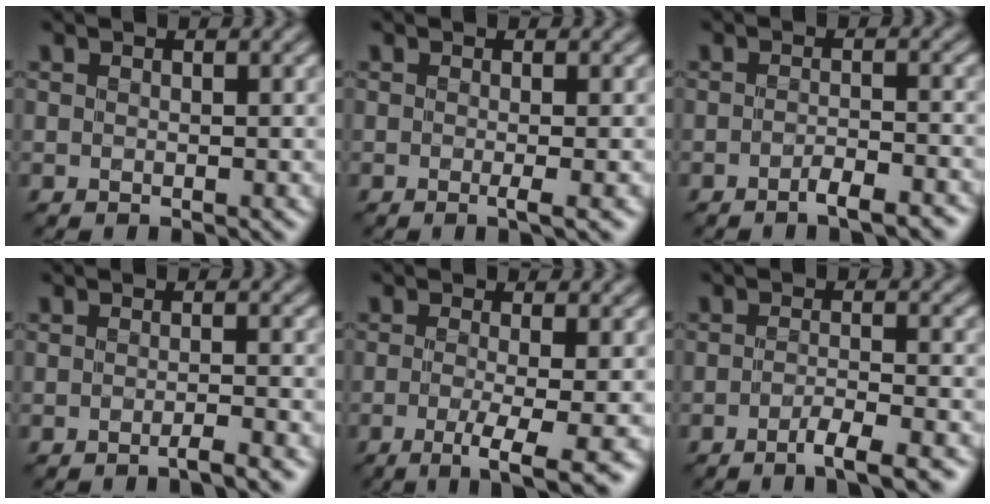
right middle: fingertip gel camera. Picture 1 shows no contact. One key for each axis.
{"total": 1.6, "fx": -0.3, "fy": 0.3, "fz": 1.5, "tx": -0.019, "ty": -0.003, "tz": -0.010}
{"total": 2.7, "fx": -1.9, "fy": 0.6, "fz": 1.8, "tx": -0.033, "ty": 0.002, "tz": -0.034}
{"total": 1.8, "fx": -1.3, "fy": 0.1, "fz": 1.3, "tx": -0.014, "ty": 0.000, "tz": -0.030}
{"total": 5.1, "fx": -2.0, "fy": 1.1, "fz": 4.6, "tx": -0.067, "ty": -0.010, "tz": -0.033}
{"total": 3.5, "fx": -2.3, "fy": 0.6, "fz": 2.6, "tx": -0.041, "ty": 0.002, "tz": -0.043}